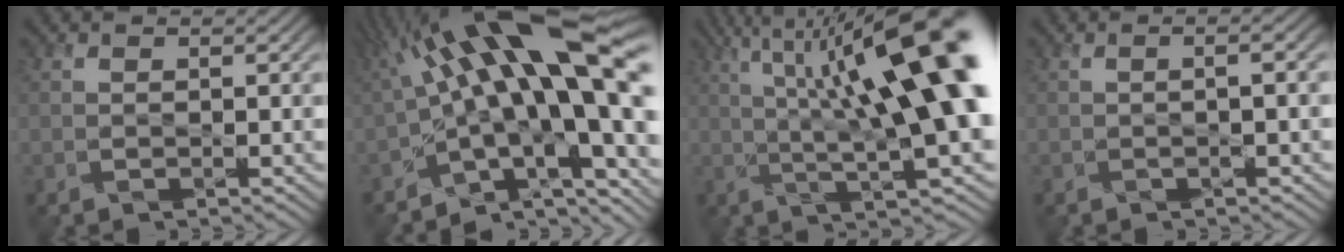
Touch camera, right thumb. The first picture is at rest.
{"total": 19.3, "force": [1.3, 7.0, 17.9], "torque": [-0.252, 0.019, 0.014]}
{"total": 17.6, "force": [4.4, 4.4, 16.5], "torque": [-0.277, 0.029, 0.086]}
{"total": 2.2, "force": [-0.1, 0.6, 2.1], "torque": [-0.028, 0.007, -0.002]}